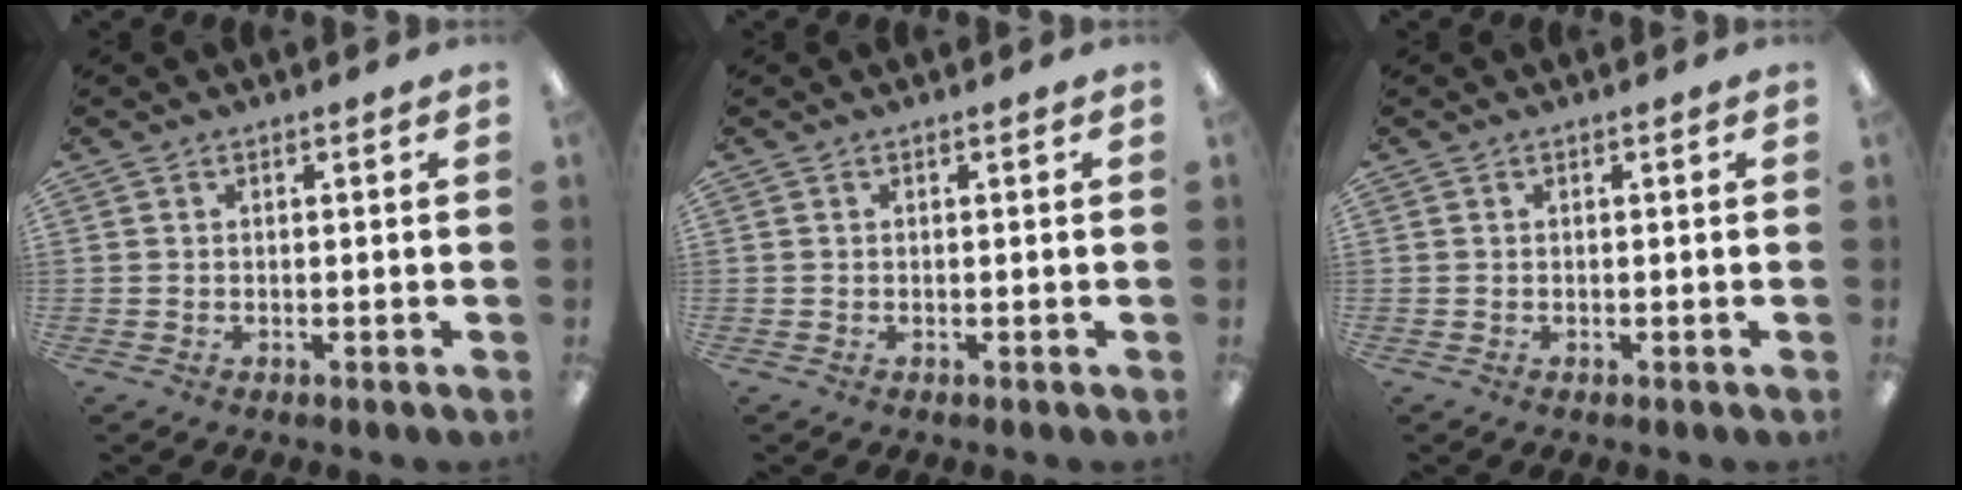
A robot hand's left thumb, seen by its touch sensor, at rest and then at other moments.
{"total": 0.0}
{"total": 0.0}